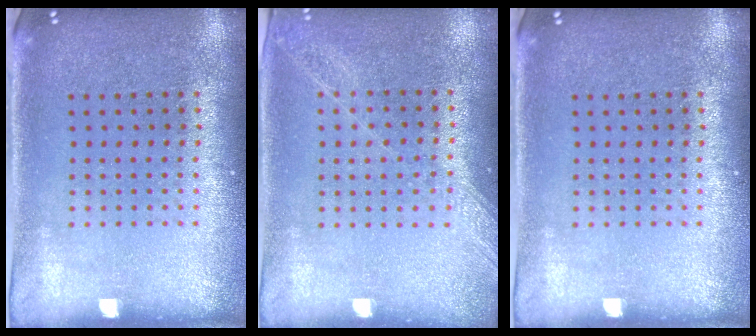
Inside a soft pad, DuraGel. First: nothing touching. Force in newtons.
{"total": 1.2, "press": 1.2, "slide": 0.2}
{"total": 0.0}